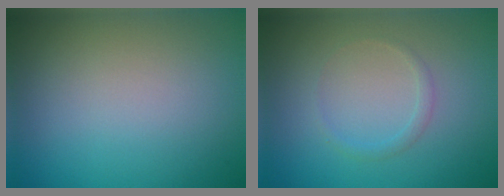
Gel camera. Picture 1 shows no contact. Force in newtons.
{"total": 0.9, "press": 0.9, "slide": 0.0}